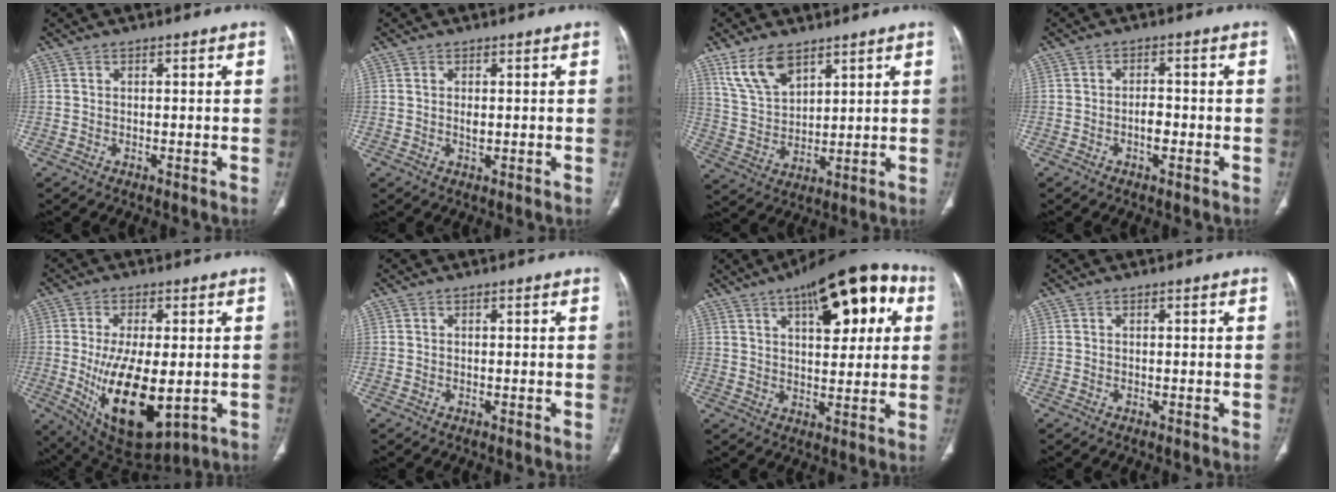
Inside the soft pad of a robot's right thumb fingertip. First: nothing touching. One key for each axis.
{"total": 1.3, "fx": 0.2, "fy": 0.7, "fz": 1.2, "tx": -0.022, "ty": -0.002, "tz": 0.007}
{"total": 9.7, "fx": 6.4, "fy": 5.1, "fz": 5.2, "tx": -0.086, "ty": -0.028, "tz": 0.135}
{"total": 2.9, "fx": -1.1, "fy": 1.6, "fz": 2.2, "tx": -0.030, "ty": 0.008, "tz": -0.019}
{"total": 16.5, "fx": -2.7, "fy": 7.5, "fz": 14.5, "tx": -0.248, "ty": -0.023, "tz": -0.021}
{"total": 0.0}
{"total": 20.3, "fx": 8.2, "fy": 8.6, "fz": 16.5, "tx": -0.203, "ty": 0.007, "tz": 0.116}
{"total": 0.0}